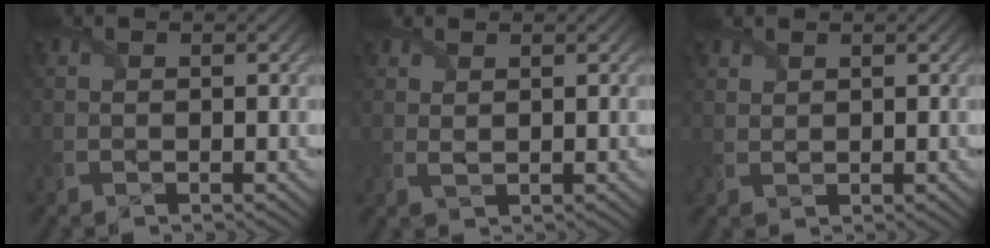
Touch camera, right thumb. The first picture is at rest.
{"total": 1.3, "force": [1.2, 0.2, 0.4], "torque": [-0.013, 0.003, 0.024]}
{"total": 1.6, "force": [1.5, 0.6, 0.0], "torque": [-0.004, 0.005, 0.033]}